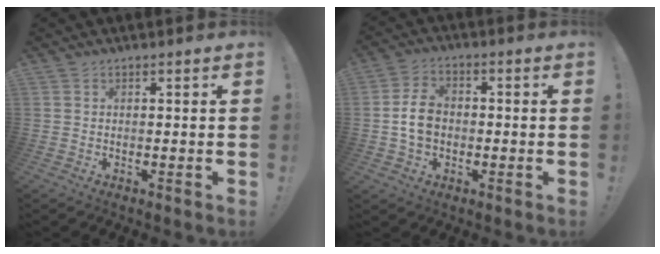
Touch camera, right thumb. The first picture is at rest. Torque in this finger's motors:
{"motor_torque": [0.10, -0.08, 0.29, -0.03, 0.13]}